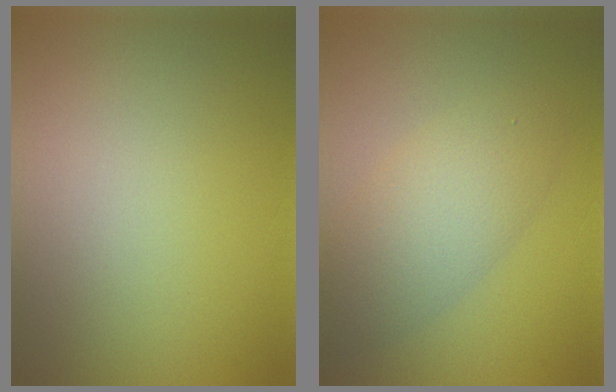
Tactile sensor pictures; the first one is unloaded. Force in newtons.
{"total": 6.1, "press": 6.1, "slide": 0.1}